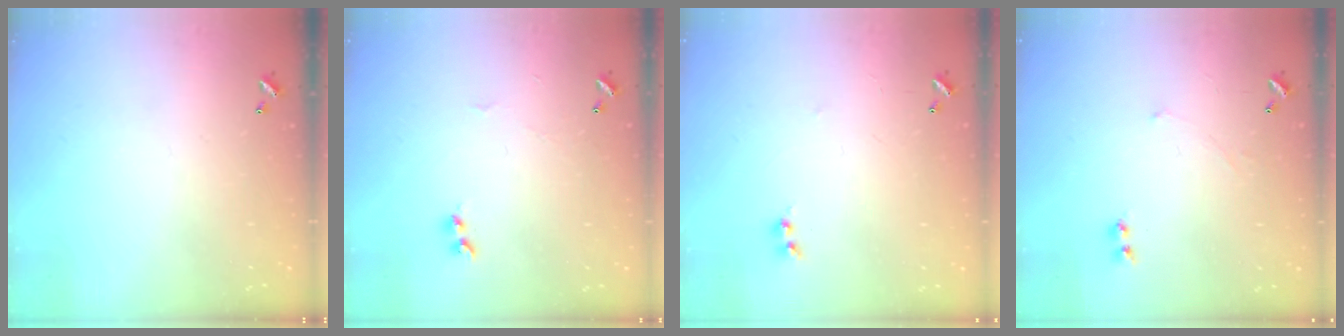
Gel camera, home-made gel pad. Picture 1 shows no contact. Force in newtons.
{"total": 2.1, "press": 2.1, "slide": 0.5}
{"total": 1.8, "press": 1.8, "slide": 0.3}
{"total": 2.4, "press": 2.3, "slide": 0.5}